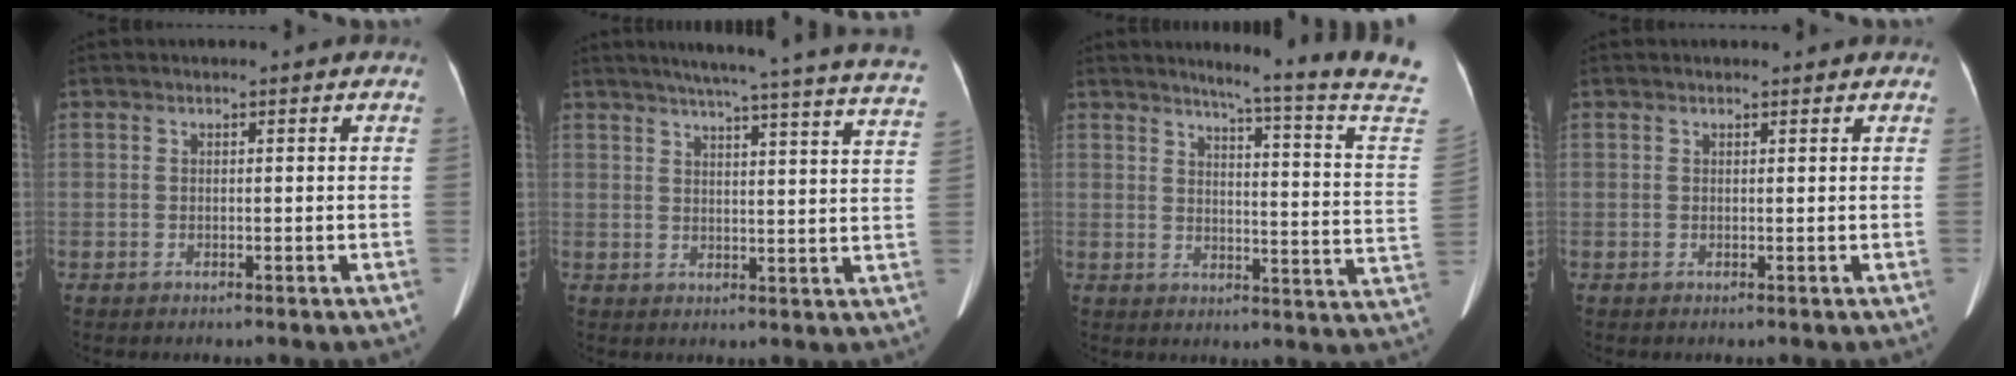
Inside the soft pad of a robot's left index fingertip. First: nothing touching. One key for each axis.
{"total": 25.2, "fx": 22.5, "fy": -0.4, "fz": 11.4, "tx": -0.169, "ty": -0.050, "tz": 0.260}
{"total": 16.7, "fx": 14.6, "fy": -3.4, "fz": 7.4, "tx": -0.109, "ty": -0.099, "tz": 0.162}
{"total": 1.1, "fx": 1.0, "fy": 0.2, "fz": 0.2, "tx": -0.011, "ty": 0.006, "tz": 0.014}